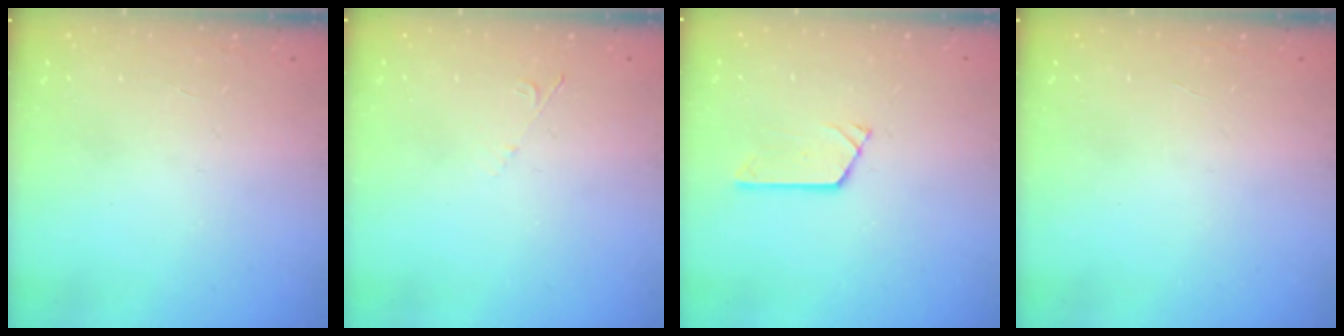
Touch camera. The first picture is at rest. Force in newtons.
{"total": 2.9, "press": 2.8, "slide": 0.4}
{"total": 2.4, "press": 2.4, "slide": 0.1}
{"total": 0.0}